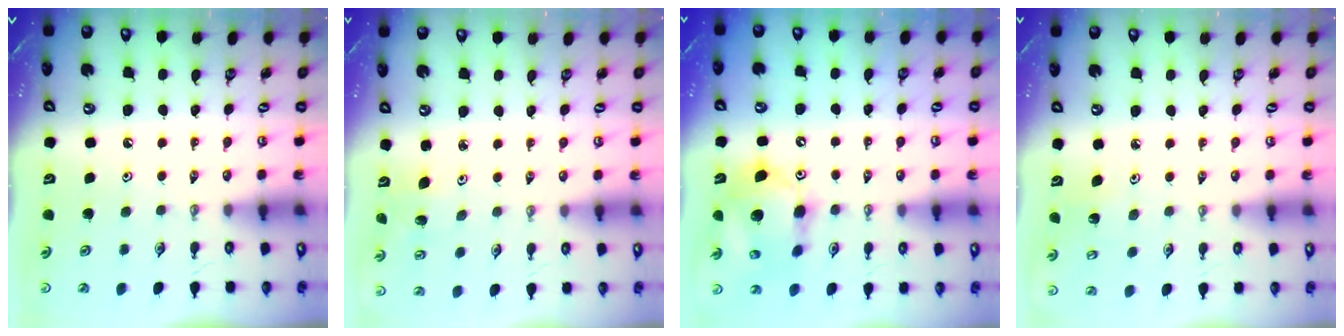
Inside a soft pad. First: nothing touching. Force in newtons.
{"total": 2.1, "press": 2.1, "slide": 0.2}
{"total": 14.7, "press": 14.4, "slide": 2.6}
{"total": 2.9, "press": 2.9, "slide": 0.2}